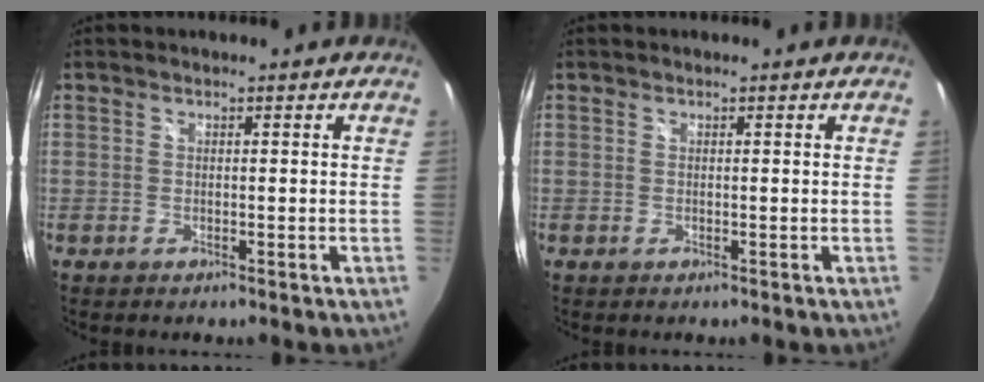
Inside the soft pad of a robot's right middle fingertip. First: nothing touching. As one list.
[{"total": 0.0}]